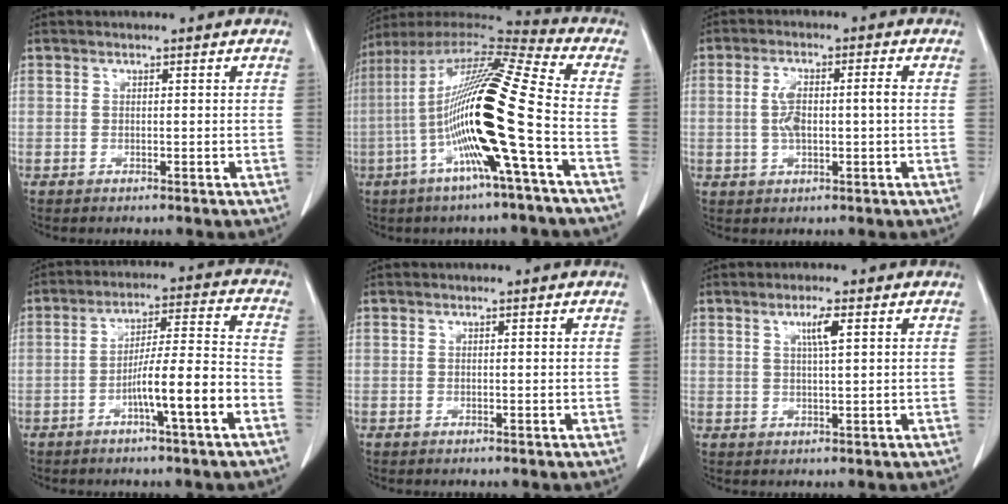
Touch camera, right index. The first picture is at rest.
{"total": 20.3, "force": [-4.5, -0.2, 19.8], "torque": [-0.388, -0.004, -0.096]}
{"total": 5.5, "force": [0.0, 1.4, 5.3], "torque": [-0.114, 0.013, 0.002]}
{"total": 9.8, "force": [-4.2, -0.3, 8.8], "torque": [-0.149, 0.015, -0.067]}
{"total": 0.0}
{"total": 2.9, "force": [1.2, 0.0, 2.7], "torque": [-0.050, 0.000, 0.021]}